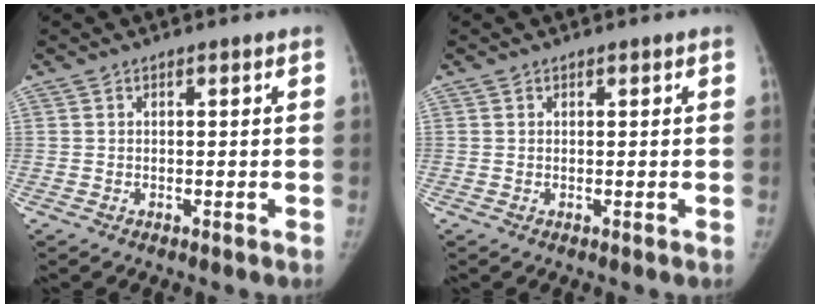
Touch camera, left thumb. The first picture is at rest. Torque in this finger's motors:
{"motor_torque": [0.07, -0.01, 0.29, -0.02, 0.03]}